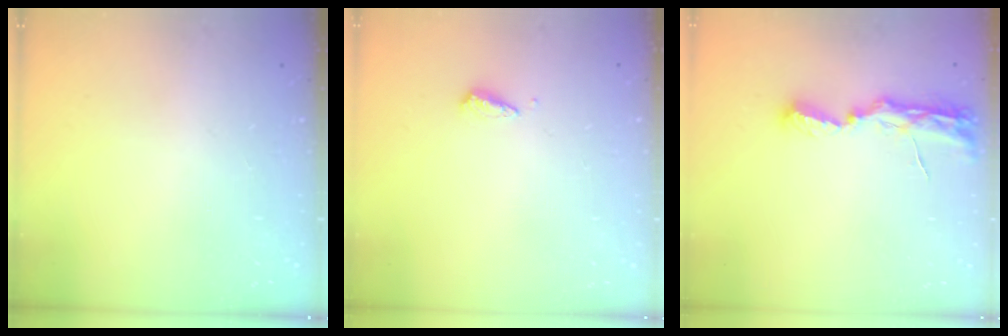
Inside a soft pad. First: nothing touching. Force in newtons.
{"total": 3.0, "press": 3.0, "slide": 0.2}
{"total": 8.0, "press": 8.0, "slide": 0.7}